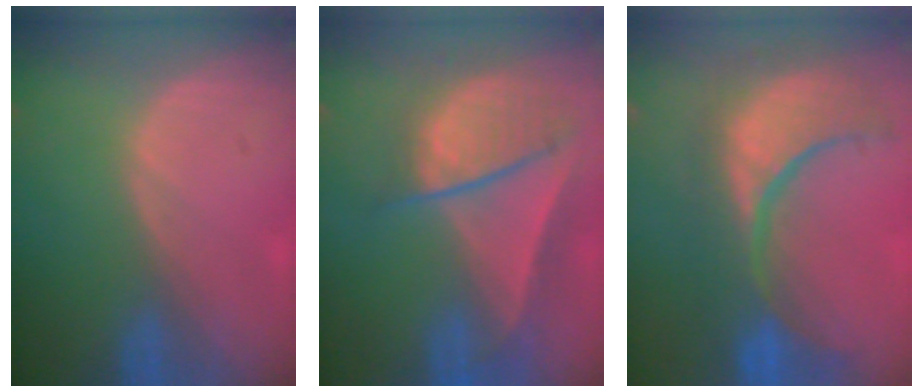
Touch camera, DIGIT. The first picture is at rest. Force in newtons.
{"total": 9.2, "press": 8.0, "slide": 4.4}
{"total": 13.2, "press": 11.6, "slide": 6.2}